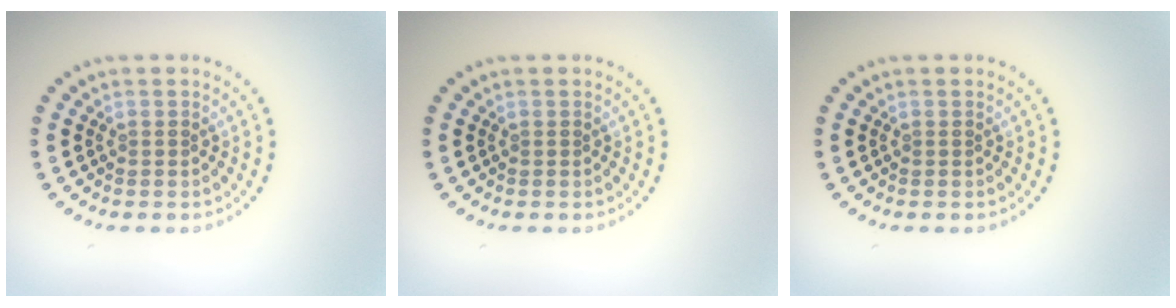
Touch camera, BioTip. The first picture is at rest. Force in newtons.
{"total": 0.0}
{"total": 0.0}